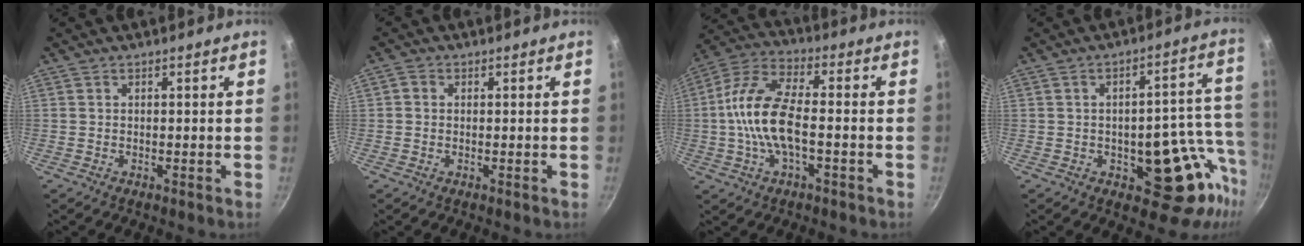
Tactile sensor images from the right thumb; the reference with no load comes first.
{"total": 1.4, "force": [0.0, 1.2, 0.7], "torque": [-0.013, 0.007, -0.003]}
{"total": 13.4, "force": [-1.8, 5.9, 11.9], "torque": [-0.231, 0.035, -0.052]}
{"total": 16.1, "force": [-4.8, 8.2, 13.0], "torque": [-0.093, 0.035, -0.056]}